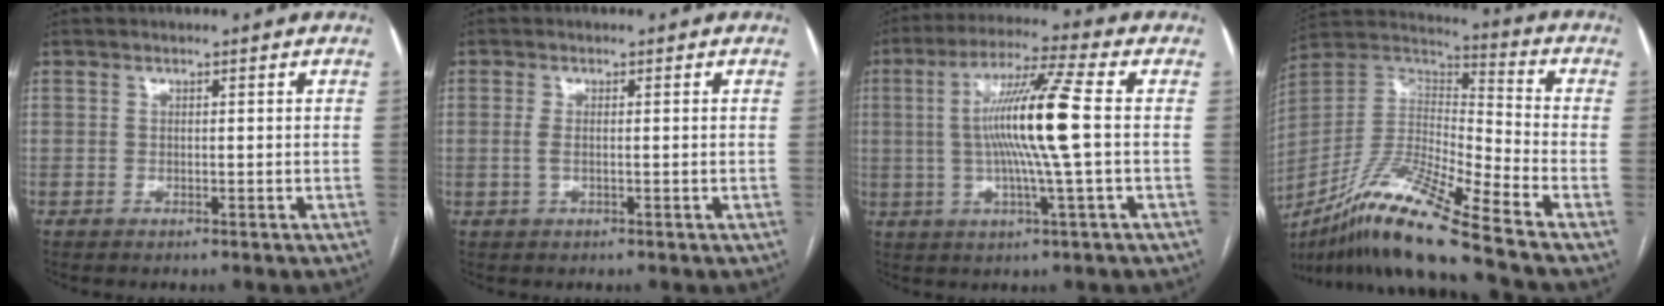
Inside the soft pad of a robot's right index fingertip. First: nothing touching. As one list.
[{"total": 1.5, "force": [-0.2, 0.4, 1.4], "torque": [-0.033, -0.001, -0.003]}, {"total": 12.7, "force": [0.3, -1.0, 12.6], "torque": [-0.240, 0.004, 0.002]}, {"total": 18.2, "force": [-12.9, 0.0, 12.9], "torque": [-0.265, -0.013, -0.234]}]